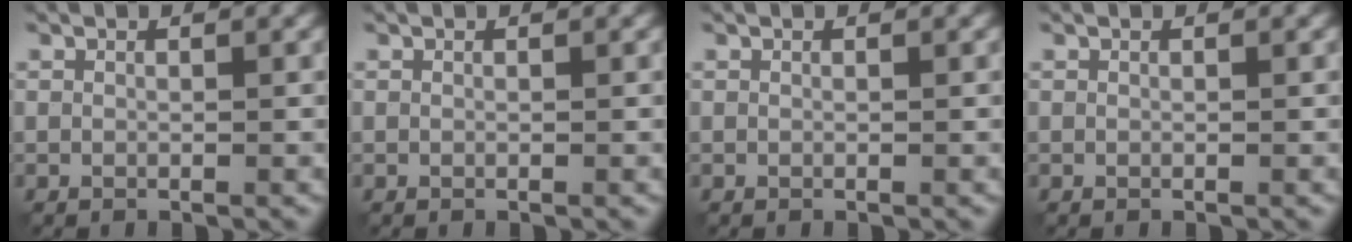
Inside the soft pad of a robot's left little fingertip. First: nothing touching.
{"total": 0.0}
{"total": 0.0}
{"total": 0.0}